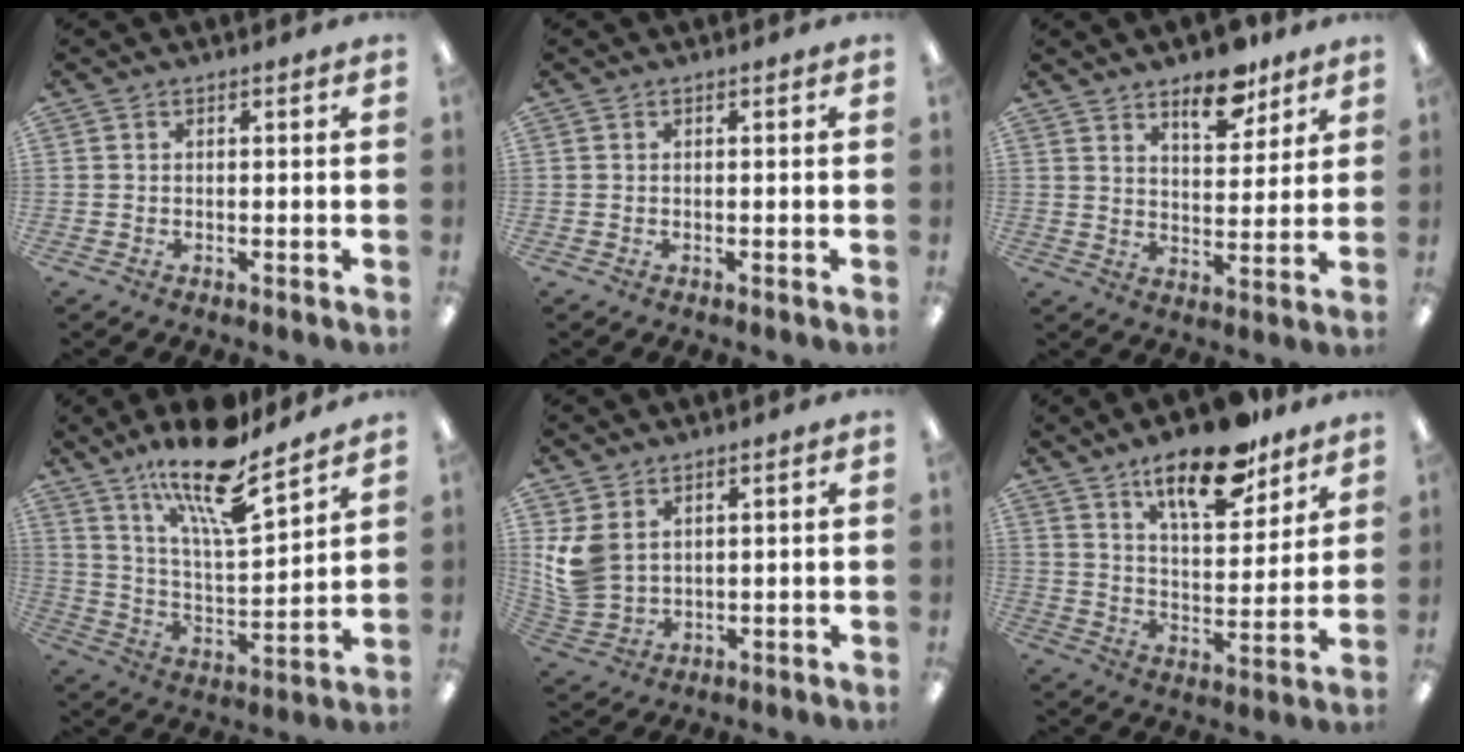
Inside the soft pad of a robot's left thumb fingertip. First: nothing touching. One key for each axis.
{"total": 0.0}
{"total": 10.6, "fx": 7.6, "fy": 4.6, "fz": 5.8, "tx": -0.060, "ty": -0.048, "tz": 0.125}
{"total": 18.5, "fx": 14.7, "fy": 4.1, "fz": 10.5, "tx": -0.192, "ty": -0.089, "tz": 0.247}
{"total": 8.1, "fx": 3.3, "fy": 6.1, "fz": 4.3, "tx": -0.108, "ty": -0.004, "tz": 0.068}
{"total": 16.8, "fx": 12.3, "fy": 6.1, "fz": 9.6, "tx": -0.146, "ty": -0.067, "tz": 0.206}